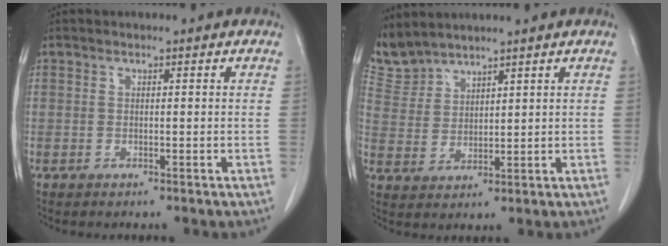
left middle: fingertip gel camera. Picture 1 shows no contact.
{"total": 5.0, "force": [4.9, 0.6, -0.3], "torque": [-0.008, 0.008, 0.115]}